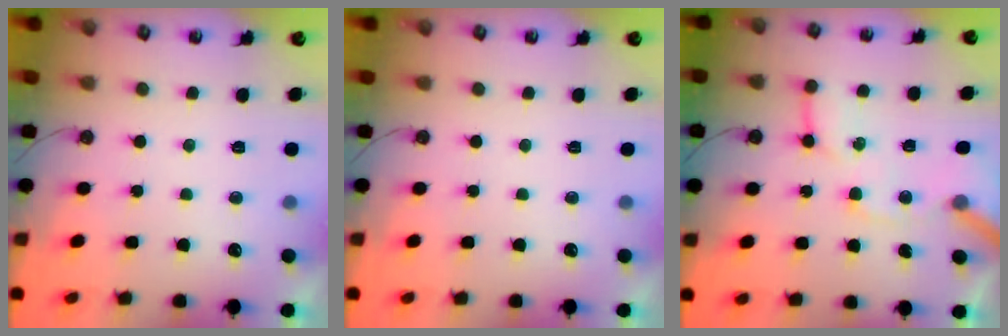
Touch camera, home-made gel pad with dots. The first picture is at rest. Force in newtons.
{"total": 0.0}
{"total": 12.6, "press": 12.5, "slide": 1.6}